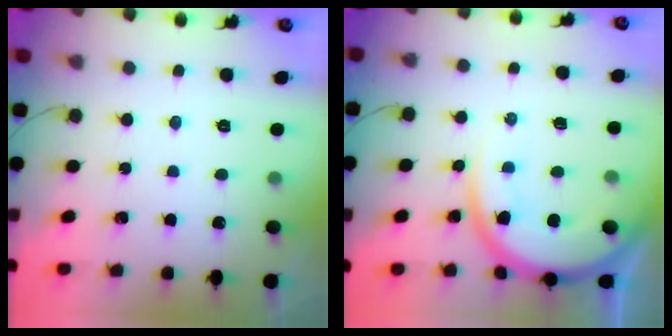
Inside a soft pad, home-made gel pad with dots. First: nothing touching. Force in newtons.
{"total": 13.0, "press": 13.0, "slide": 0.8}